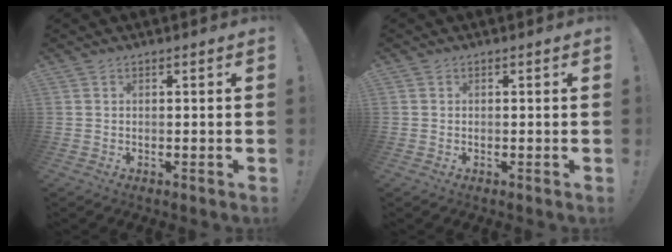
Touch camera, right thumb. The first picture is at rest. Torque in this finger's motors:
{"motor_torque": [-0.16, -0.23, -0.08, 0.20, -0.03]}